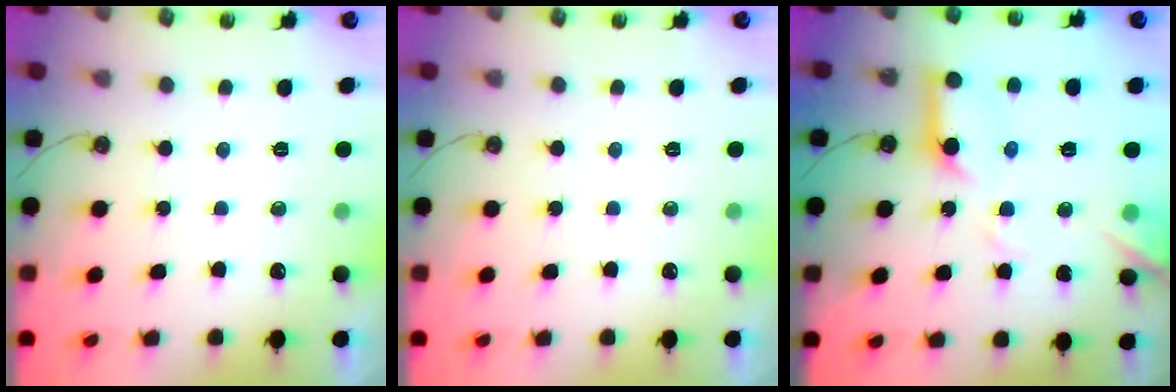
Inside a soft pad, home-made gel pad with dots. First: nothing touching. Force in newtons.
{"total": 0.0}
{"total": 14.3, "press": 14.2, "slide": 1.7}